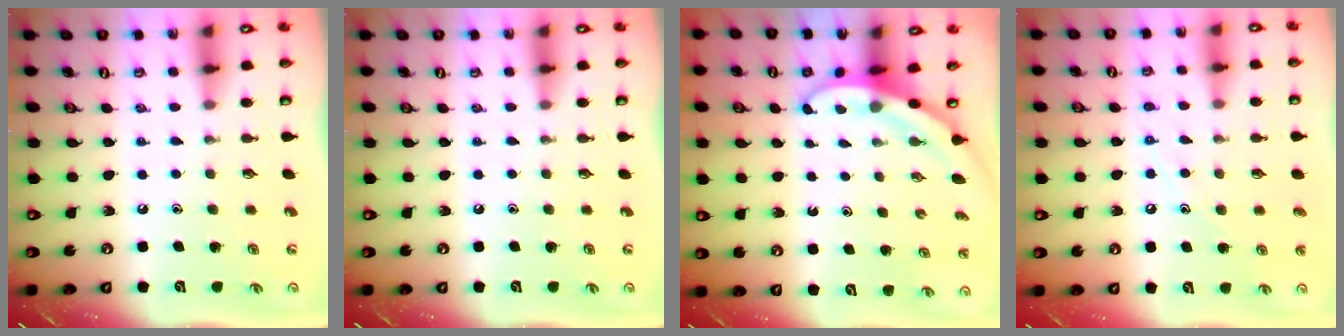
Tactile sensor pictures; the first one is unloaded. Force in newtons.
{"total": 0.0}
{"total": 3.0, "press": 3.0, "slide": 0.1}
{"total": 7.4, "press": 7.4, "slide": 0.4}